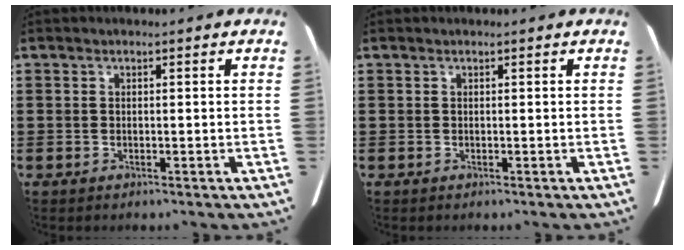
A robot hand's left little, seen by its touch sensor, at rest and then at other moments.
{"total": 0.0}